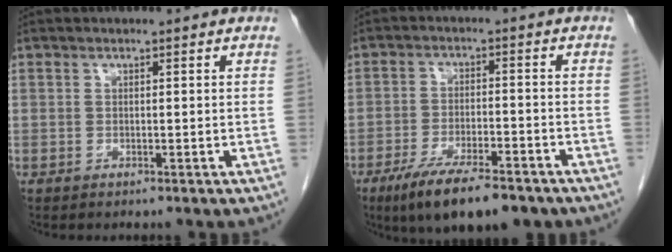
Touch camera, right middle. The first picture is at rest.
{"total": 12.7, "force": [-9.1, 3.3, 8.3], "torque": [-0.135, -0.018, -0.145]}